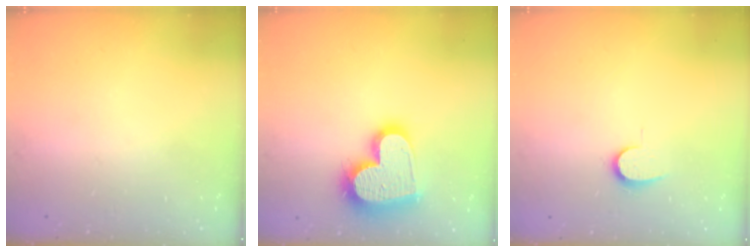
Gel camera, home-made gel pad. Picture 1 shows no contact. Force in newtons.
{"total": 20.9, "press": 20.8, "slide": 1.6}
{"total": 6.8, "press": 6.8, "slide": 0.5}